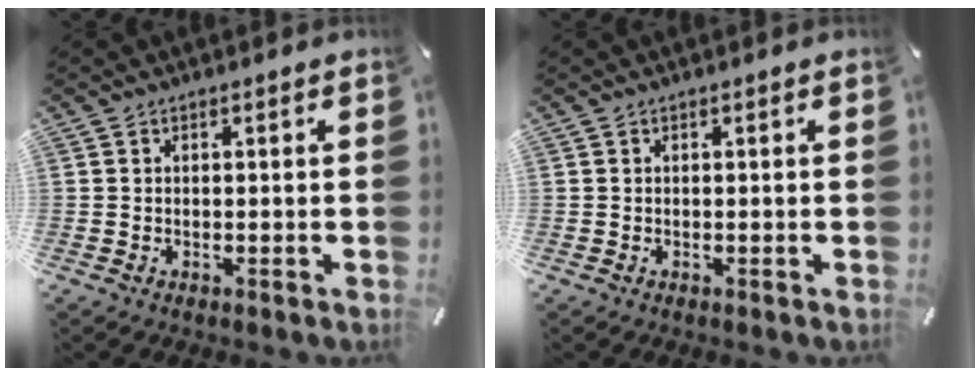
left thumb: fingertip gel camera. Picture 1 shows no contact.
{"total": 0.0}